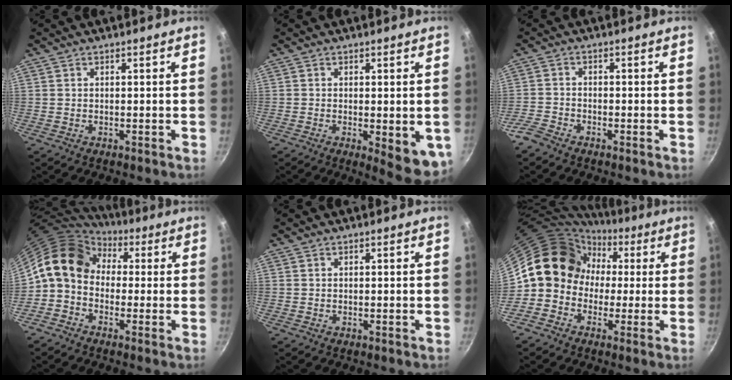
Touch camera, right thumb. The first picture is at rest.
{"total": 8.2, "force": [-1.7, 2.8, 7.5], "torque": [-0.078, -0.007, -0.015]}
{"total": 3.4, "force": [-2.9, 1.3, 1.2], "torque": [-0.035, 0.018, -0.067]}
{"total": 11.1, "force": [2.0, 8.5, 6.8], "torque": [-0.096, 0.030, 0.011]}
{"total": 0.0}
{"total": 12.4, "force": [0.4, 11.0, 5.7], "torque": [-0.049, 0.036, -0.016]}